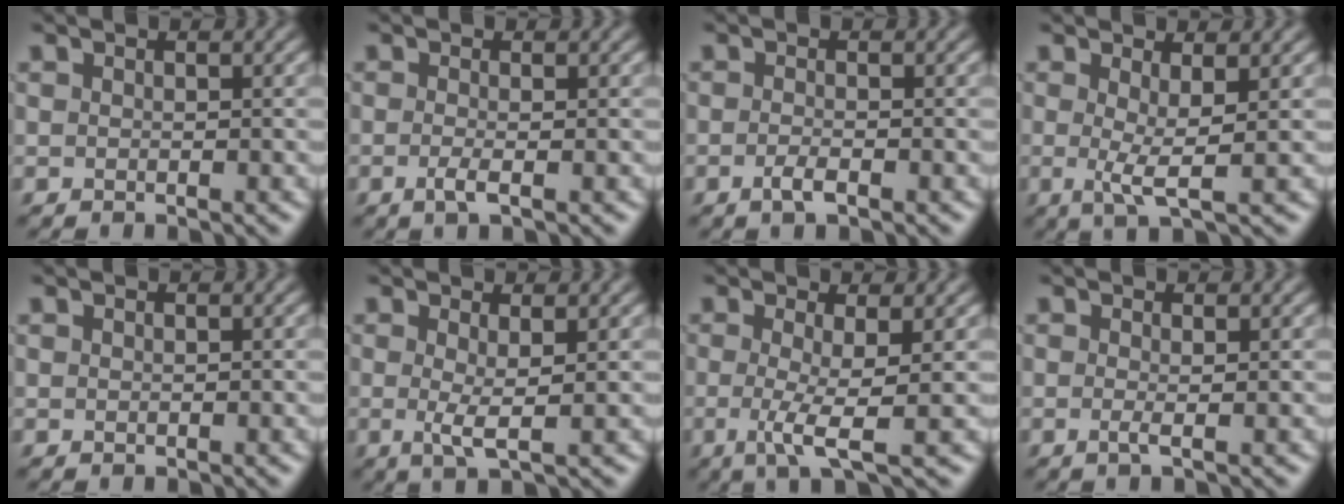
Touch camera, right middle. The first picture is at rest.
{"total": 1.6, "force": [-0.5, 0.4, 1.4], "torque": [-0.029, -0.007, -0.013]}
{"total": 1.4, "force": [-0.7, 0.4, 1.1], "torque": [-0.024, -0.002, -0.016]}
{"total": 2.8, "force": [0.2, 0.4, 2.8], "torque": [-0.051, -0.012, 0.004]}
{"total": 0.0}
{"total": 2.1, "force": [0.2, 0.3, 2.1], "torque": [-0.043, -0.009, 0.003]}
{"total": 3.6, "force": [-0.4, 0.6, 3.6], "torque": [-0.069, -0.010, -0.009]}
{"total": 1.2, "force": [-0.2, 0.2, 1.1], "torque": [-0.021, -0.005, -0.005]}